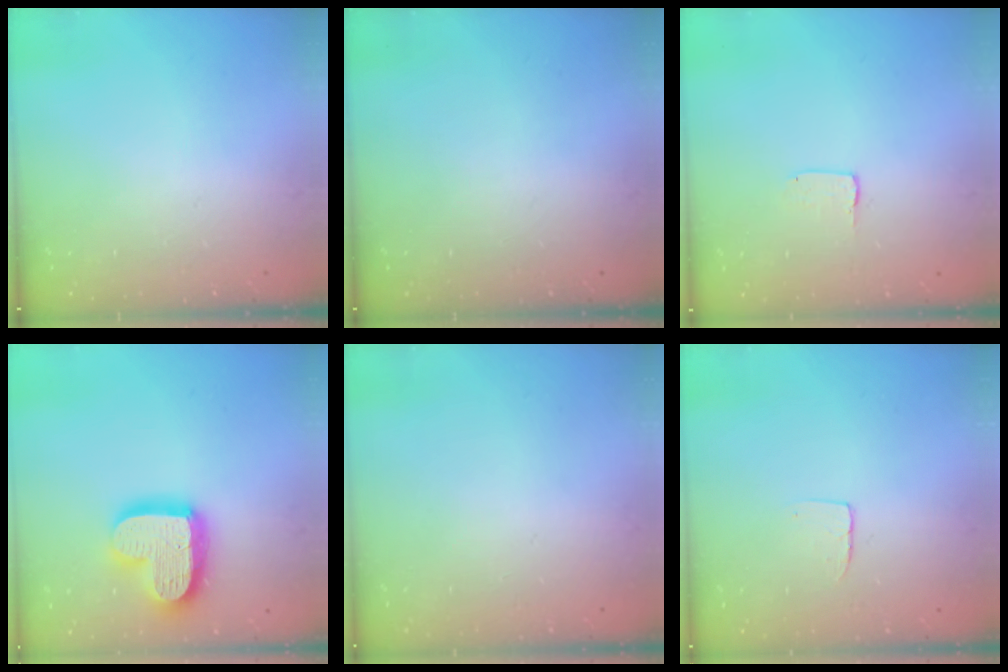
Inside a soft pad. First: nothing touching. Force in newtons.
{"total": 0.0}
{"total": 2.0, "press": 2.0, "slide": 0.1}
{"total": 18.6, "press": 18.6, "slide": 1.3}
{"total": 0.7, "press": 0.6, "slide": 0.3}
{"total": 3.8, "press": 3.8, "slide": 0.2}